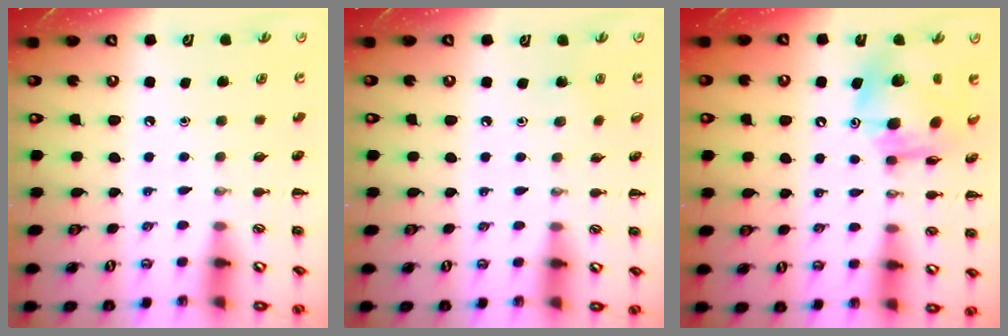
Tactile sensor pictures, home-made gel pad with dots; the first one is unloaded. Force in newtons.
{"total": 4.3, "press": 4.0, "slide": 1.6}
{"total": 10.6, "press": 10.1, "slide": 3.3}